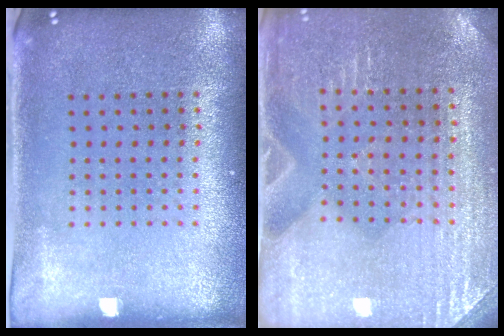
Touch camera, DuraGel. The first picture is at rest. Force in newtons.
{"total": 3.1, "press": 3.1, "slide": 0.4}